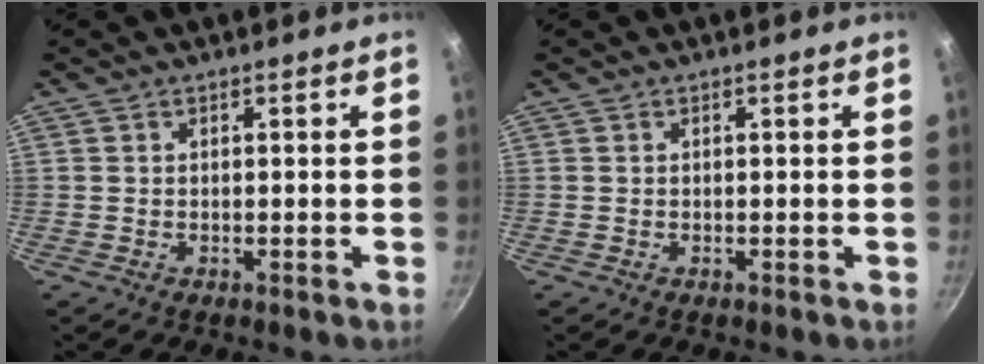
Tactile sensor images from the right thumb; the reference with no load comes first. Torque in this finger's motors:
{"motor_torque": [-0.03, 0.00, 0.00, 0.00, 0.08]}